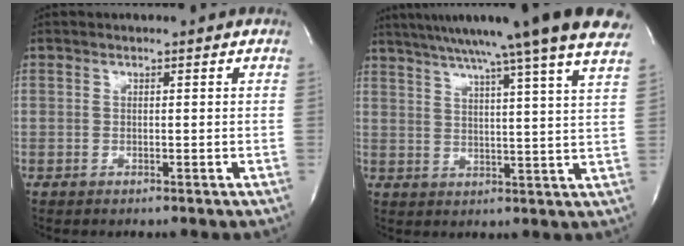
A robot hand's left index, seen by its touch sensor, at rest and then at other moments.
{"total": 21.8, "force": [17.9, -1.5, 12.4], "torque": [-0.211, -0.007, 0.234]}